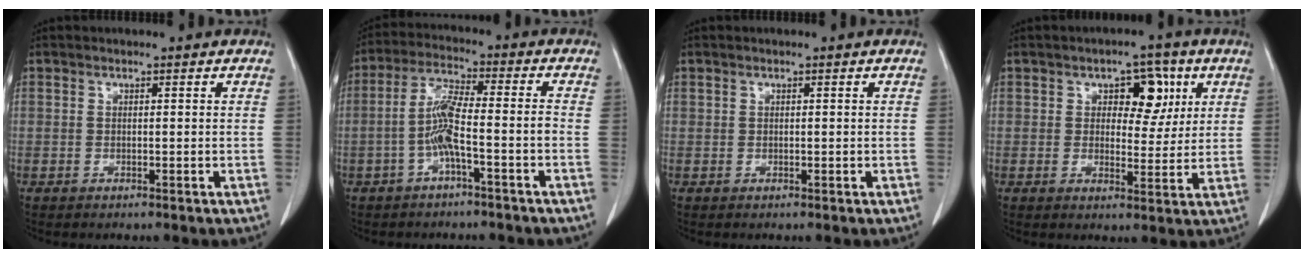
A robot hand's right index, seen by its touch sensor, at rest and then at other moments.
{"total": 6.8, "force": [-2.5, 0.5, 6.4], "torque": [-0.130, 0.020, -0.046]}
{"total": 0.0}
{"total": 6.8, "force": [2.6, 3.8, 5.0], "torque": [-0.060, 0.013, 0.037]}